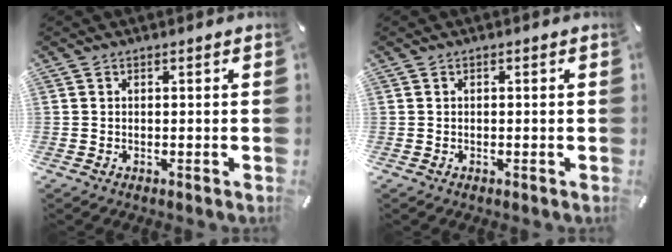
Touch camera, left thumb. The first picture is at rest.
{"total": 0.0}